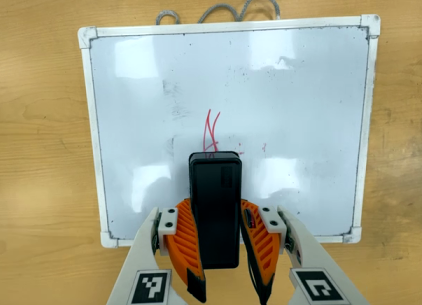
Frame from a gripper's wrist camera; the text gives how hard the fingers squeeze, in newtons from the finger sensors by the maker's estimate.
{"total": 8.9, "left": 7.3, "right": 10.4}